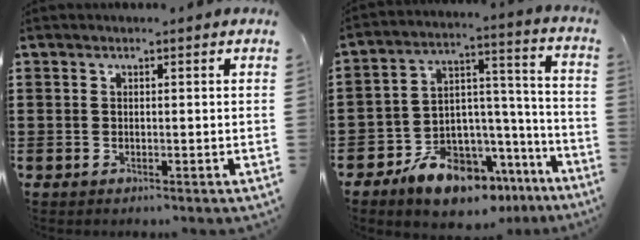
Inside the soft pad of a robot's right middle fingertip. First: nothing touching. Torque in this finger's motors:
{"motor_torque": [1.33, -0.81, 0.67, 0.20]}